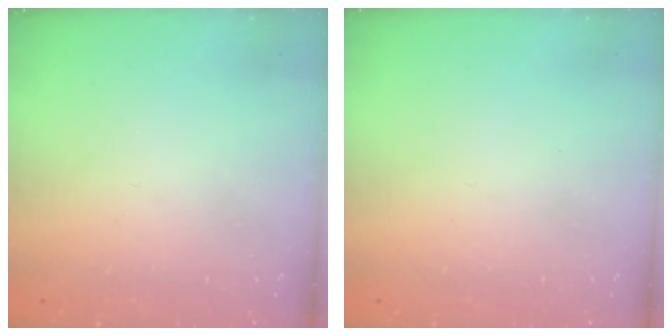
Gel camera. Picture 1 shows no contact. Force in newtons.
{"total": 0.0}